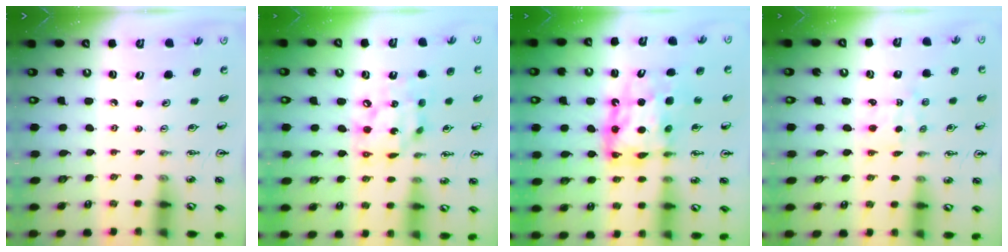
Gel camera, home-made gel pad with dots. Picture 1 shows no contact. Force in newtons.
{"total": 14.4, "press": 14.3, "slide": 1.7}
{"total": 11.8, "press": 11.8, "slide": 0.8}
{"total": 1.6, "press": 1.5, "slide": 0.7}